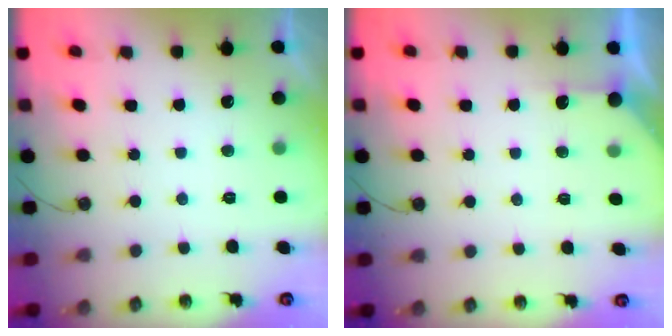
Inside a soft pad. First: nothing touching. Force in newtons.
{"total": 2.3, "press": 2.3, "slide": 0.2}